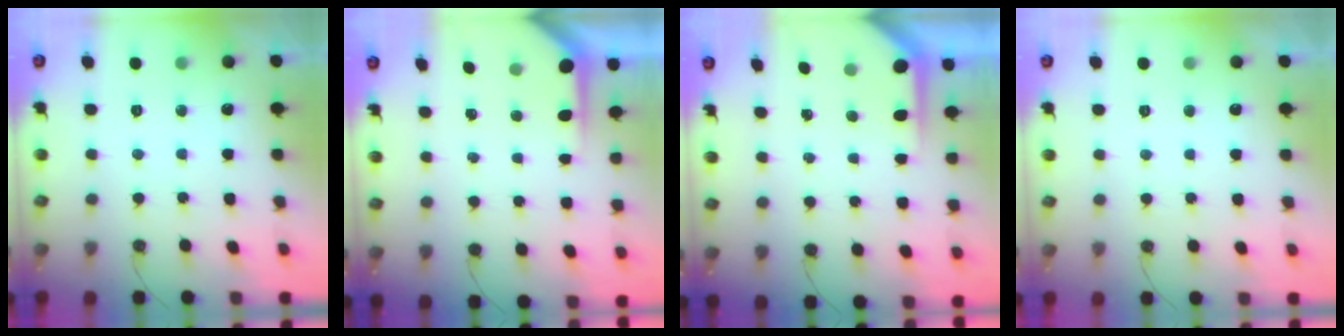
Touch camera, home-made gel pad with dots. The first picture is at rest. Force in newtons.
{"total": 3.6, "press": 3.6, "slide": 0.4}
{"total": 4.9, "press": 4.9, "slide": 0.3}
{"total": 0.0}